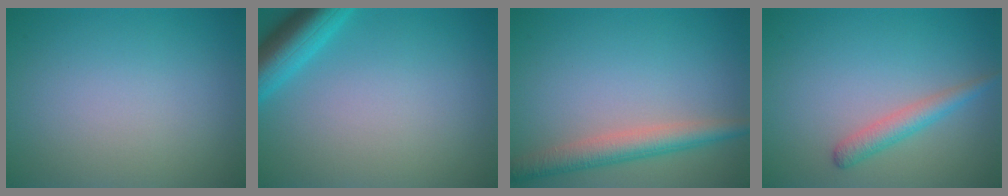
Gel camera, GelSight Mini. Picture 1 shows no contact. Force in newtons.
{"total": 4.7, "press": 4.7, "slide": 0.3}
{"total": 3.7, "press": 3.7, "slide": 0.2}
{"total": 2.3, "press": 2.3, "slide": 0.0}